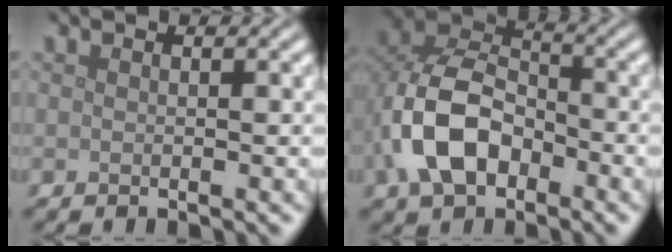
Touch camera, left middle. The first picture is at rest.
{"total": 7.9, "force": [-2.5, 5.2, 5.4], "torque": [-0.114, 0.007, -0.055]}